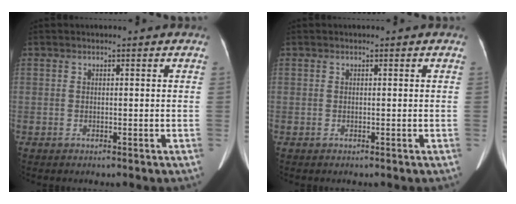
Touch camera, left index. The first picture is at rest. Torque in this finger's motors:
{"motor_torque": [0.08, 0.03, 0.01, 0.01]}